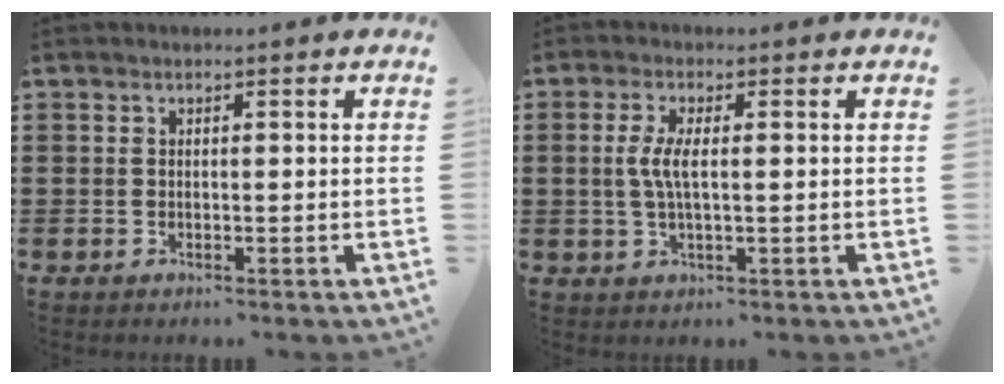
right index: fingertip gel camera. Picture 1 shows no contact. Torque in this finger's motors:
{"motor_torque": [1.03, 0.10, 0.30, 0.14]}